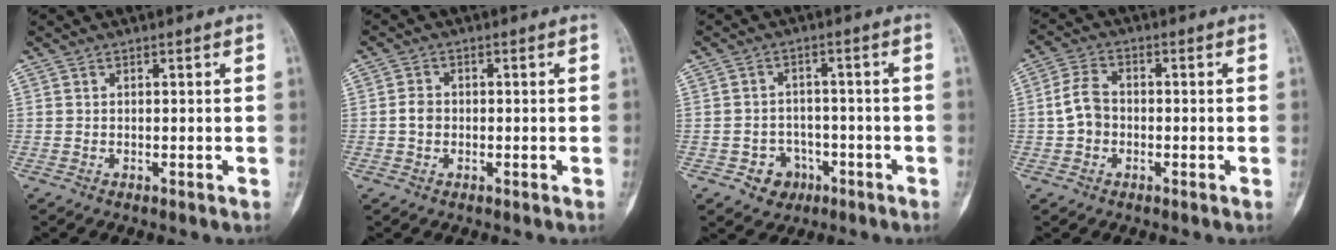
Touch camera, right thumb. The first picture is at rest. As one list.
[{"total": 2.5, "force": [-0.3, 2.1, 1.4], "torque": [-0.020, 0.007, -0.008]}, {"total": 5.5, "force": [-2.6, 4.6, 1.5], "torque": [0.007, 0.024, -0.032]}, {"total": 5.3, "force": [-0.7, 4.1, 3.3], "torque": [-0.058, 0.021, -0.019]}]